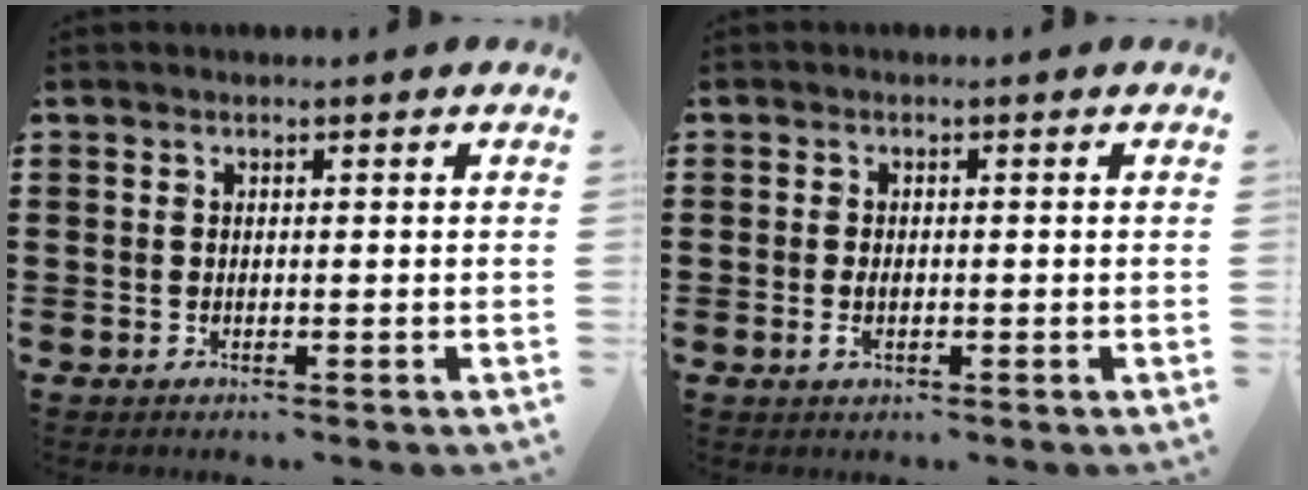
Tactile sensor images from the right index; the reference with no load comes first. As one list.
[{"total": 1.6, "force": [-0.3, 0.7, 1.4], "torque": [-0.036, -0.006, -0.007]}]